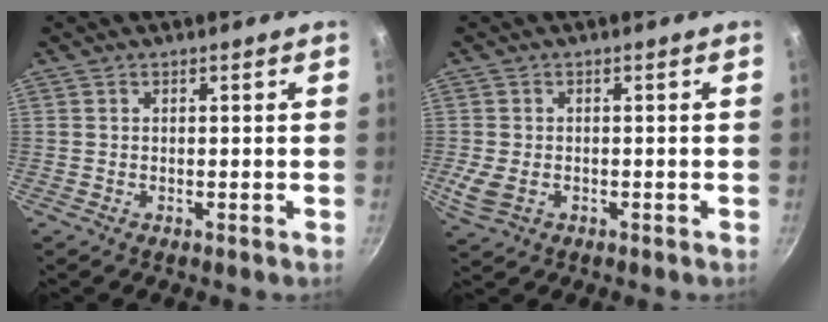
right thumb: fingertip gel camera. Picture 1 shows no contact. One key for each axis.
{"total": 4.5, "fx": -1.1, "fy": 3.2, "fz": 3.0, "tx": -0.066, "ty": -0.004, "tz": -0.017}